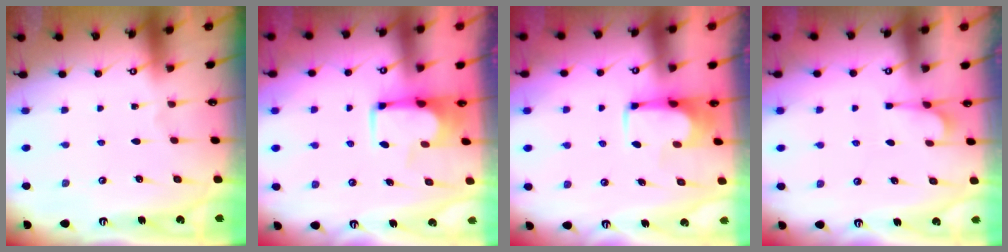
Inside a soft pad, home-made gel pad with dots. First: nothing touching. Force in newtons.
{"total": 3.8, "press": 3.8, "slide": 0.4}
{"total": 1.3, "press": 1.2, "slide": 0.5}
{"total": 4.4, "press": 4.2, "slide": 1.2}